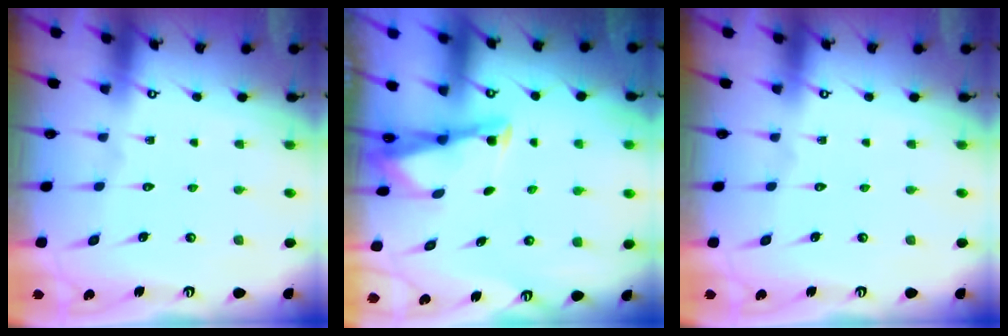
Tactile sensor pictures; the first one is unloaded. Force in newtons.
{"total": 2.5, "press": 2.5, "slide": 0.1}
{"total": 0.0}